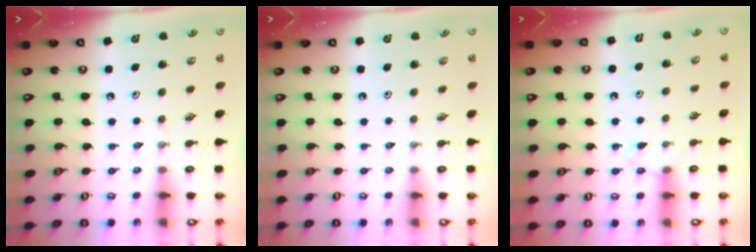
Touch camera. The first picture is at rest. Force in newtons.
{"total": 0.0}
{"total": 5.3, "press": 5.2, "slide": 0.7}